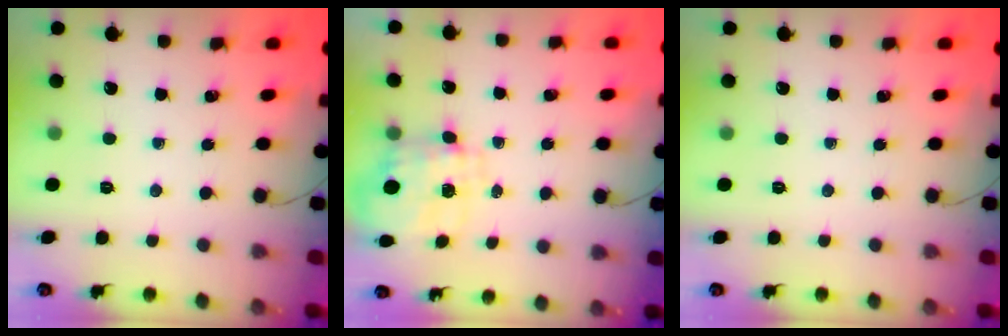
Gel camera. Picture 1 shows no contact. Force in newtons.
{"total": 3.4, "press": 3.2, "slide": 1.0}
{"total": 0.0}